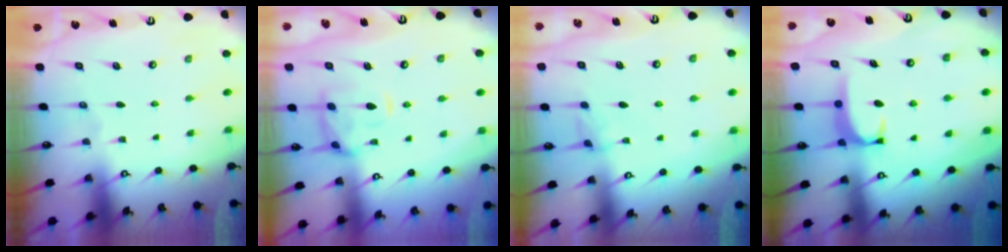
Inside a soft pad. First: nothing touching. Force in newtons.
{"total": 3.8, "press": 3.5, "slide": 1.5}
{"total": 2.8, "press": 2.8, "slide": 0.4}
{"total": 1.7, "press": 1.7, "slide": 0.5}